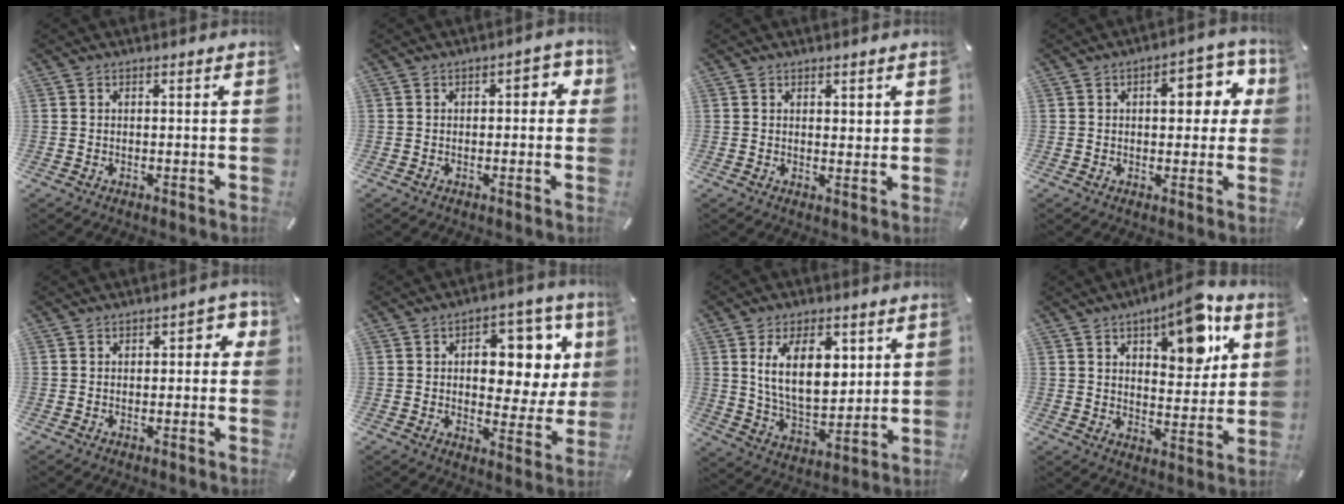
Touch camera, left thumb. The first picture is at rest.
{"total": 3.7, "force": [0.1, 2.2, 2.9], "torque": [-0.034, 0.004, -0.006]}
{"total": 1.6, "force": [1.2, 1.0, 0.3], "torque": [0.002, -0.002, 0.020]}
{"total": 10.7, "force": [2.4, 5.8, 8.6], "torque": [-0.094, -0.009, 0.030]}
{"total": 3.4, "force": [0.3, 2.1, 2.7], "torque": [-0.029, 0.002, -0.003]}
{"total": 12.6, "force": [4.2, 7.9, 9.0], "torque": [-0.106, -0.032, 0.069]}
{"total": 14.6, "force": [5.0, 8.5, 10.7], "torque": [-0.199, -0.004, 0.086]}
{"total": 13.6, "force": [7.7, 6.4, 9.3], "torque": [-0.112, -0.037, 0.125]}